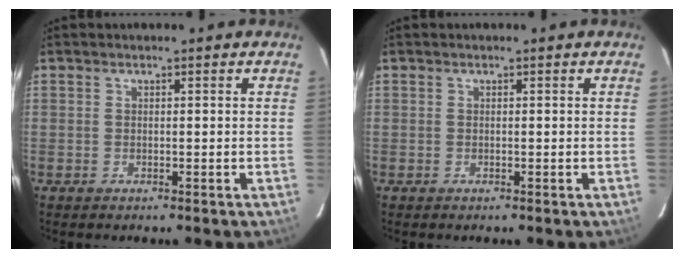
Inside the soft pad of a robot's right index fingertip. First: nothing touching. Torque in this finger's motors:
{"motor_torque": [-0.02, 0.00, 0.00, 0.00]}